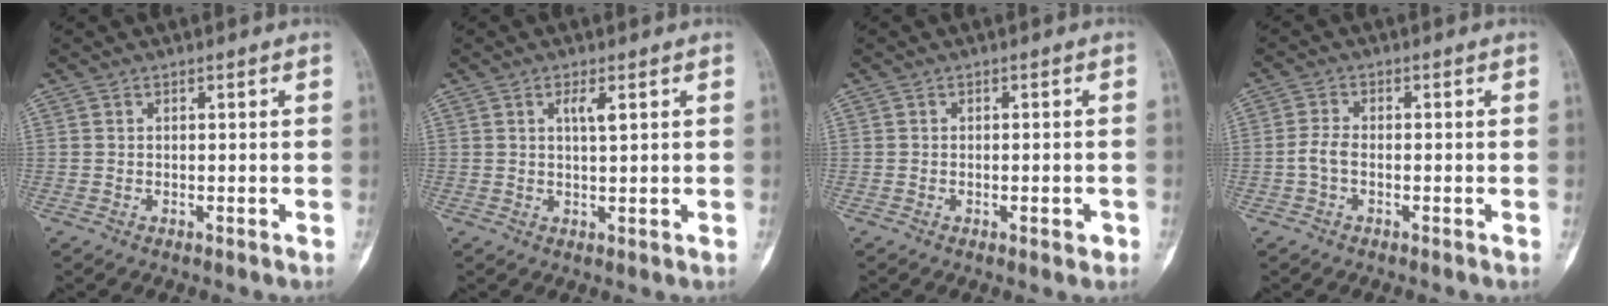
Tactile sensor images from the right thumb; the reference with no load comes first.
{"total": 2.9, "force": [1.1, 0.6, 2.6], "torque": [-0.048, -0.007, 0.020]}
{"total": 2.5, "force": [-1.0, 1.0, 2.0], "torque": [-0.028, 0.006, -0.009]}
{"total": 2.7, "force": [-0.8, 1.4, 2.1], "torque": [-0.048, 0.007, -0.020]}